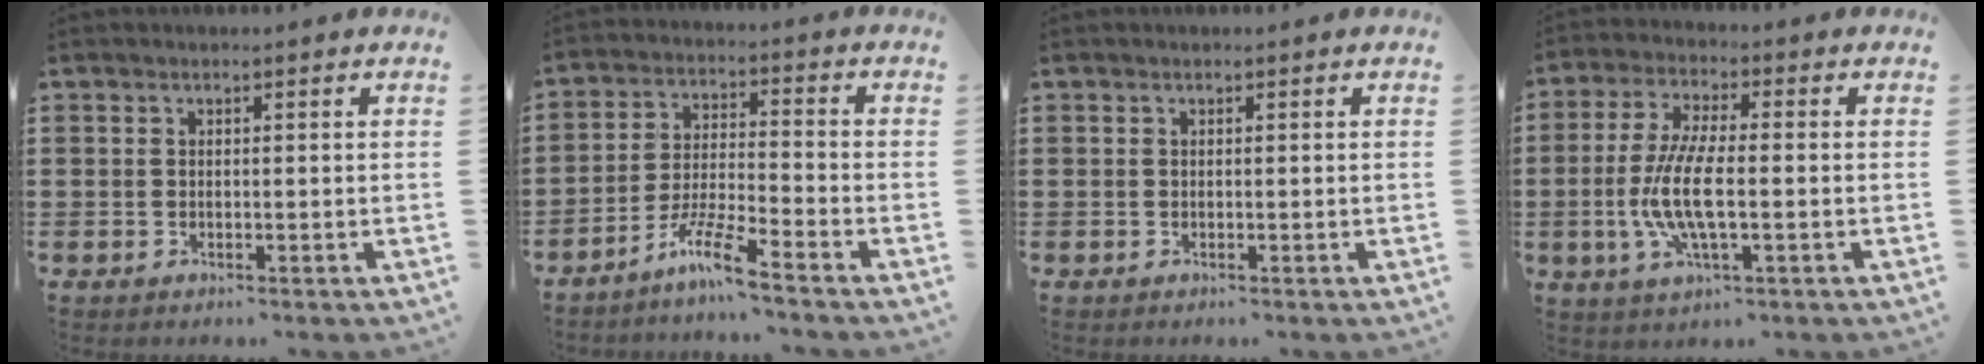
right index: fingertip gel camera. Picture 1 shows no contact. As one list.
[{"total": 7.3, "force": [-5.8, 0.0, 4.4], "torque": [-0.099, -0.009, -0.115]}, {"total": 0.0}, {"total": 8.8, "force": [-1.9, 2.6, 8.2], "torque": [-0.187, -0.015, -0.043]}]